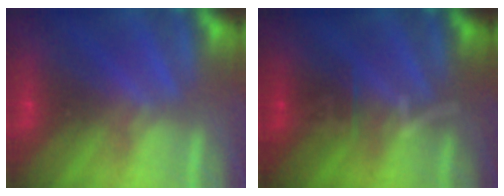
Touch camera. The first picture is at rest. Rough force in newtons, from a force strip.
{"total": 3.9}